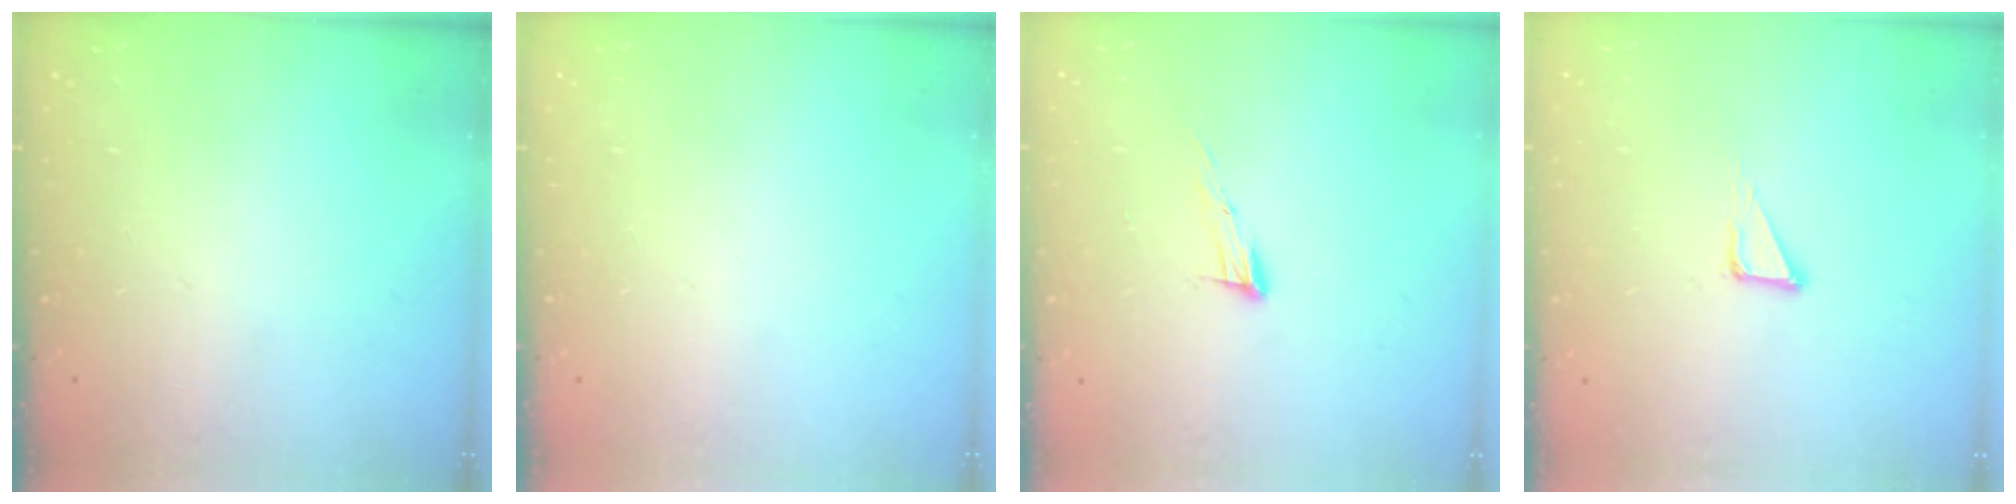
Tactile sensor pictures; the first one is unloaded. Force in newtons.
{"total": 0.0}
{"total": 8.1, "press": 7.9, "slide": 1.6}
{"total": 3.4, "press": 3.4, "slide": 0.2}